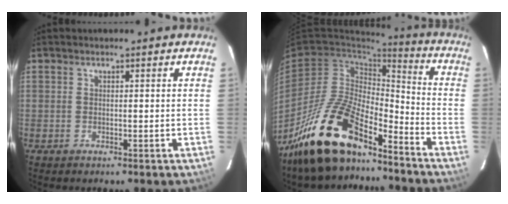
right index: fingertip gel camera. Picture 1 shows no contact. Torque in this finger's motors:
{"motor_torque": [1.07, -1.07, 1.05, 0.21]}